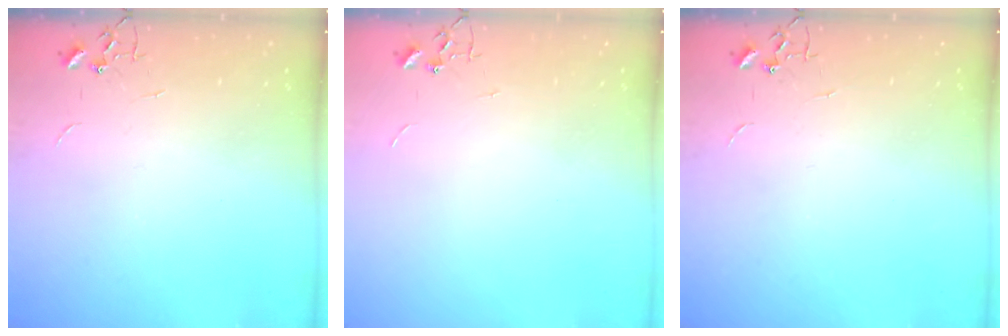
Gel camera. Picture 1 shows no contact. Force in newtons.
{"total": 0.0}
{"total": 0.0}